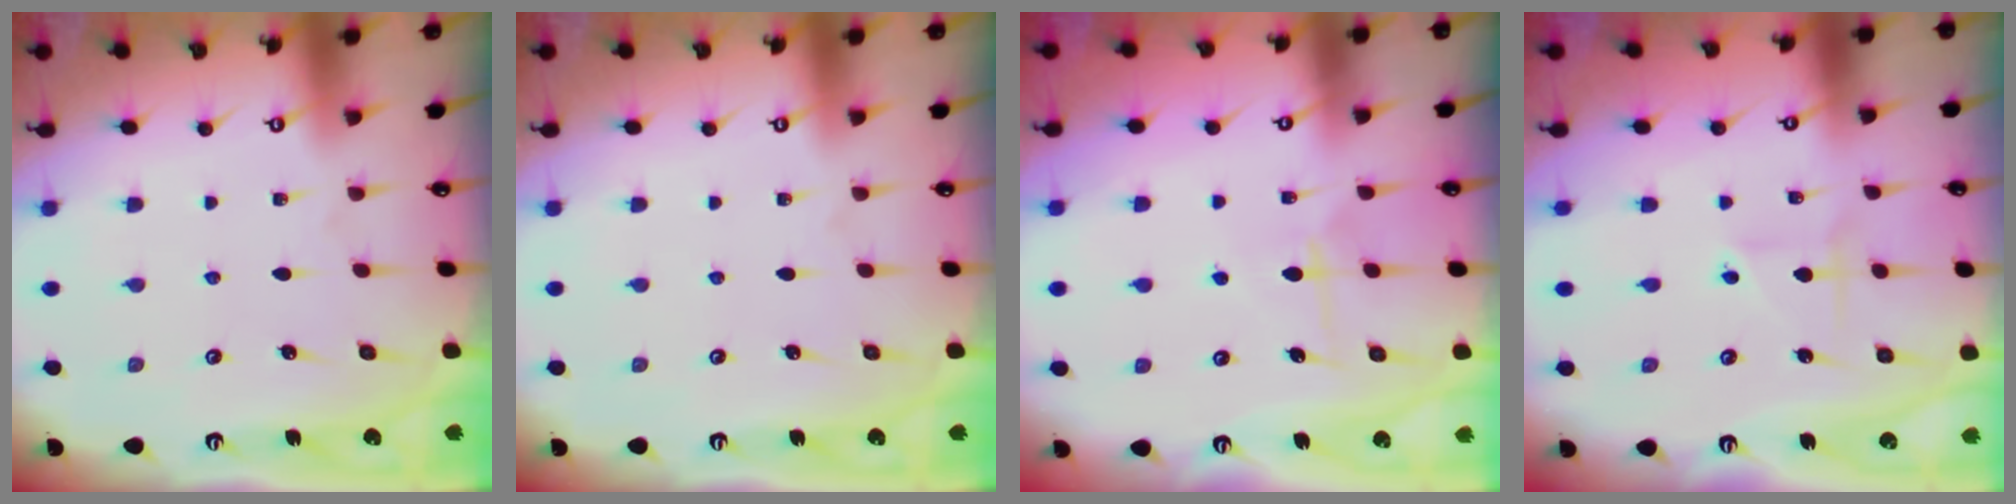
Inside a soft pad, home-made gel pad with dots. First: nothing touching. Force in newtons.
{"total": 0.0}
{"total": 7.0, "press": 7.0, "slide": 0.5}
{"total": 1.8, "press": 1.7, "slide": 0.7}